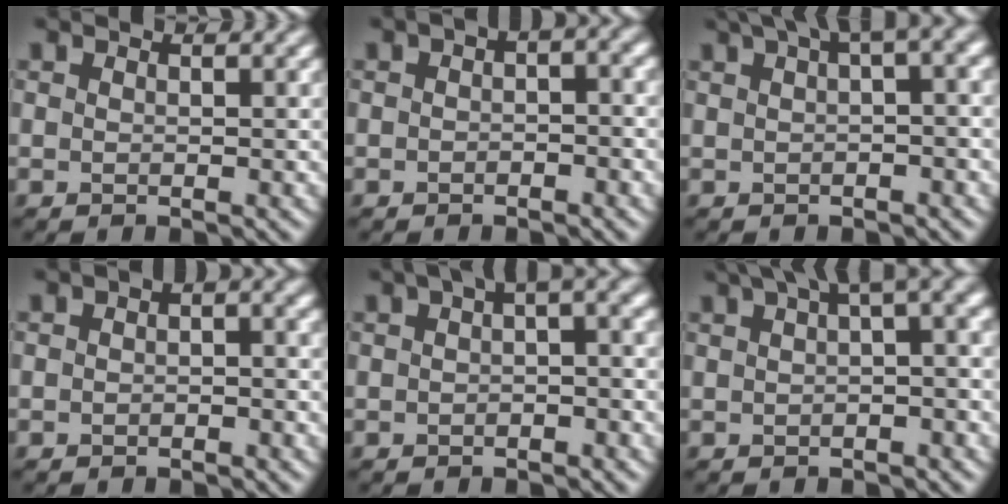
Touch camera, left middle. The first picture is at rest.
{"total": 4.2, "force": [1.3, 1.9, 3.6], "torque": [-0.038, 0.019, 0.010]}
{"total": 8.4, "force": [4.7, 2.8, 6.3], "torque": [-0.079, 0.039, 0.058]}
{"total": 3.5, "force": [1.0, 1.7, 2.9], "torque": [-0.030, 0.016, 0.006]}
{"total": 6.6, "force": [2.9, 2.2, 5.4], "torque": [-0.065, 0.030, 0.032]}
{"total": 7.6, "force": [4.1, 2.3, 6.0], "torque": [-0.079, 0.035, 0.059]}